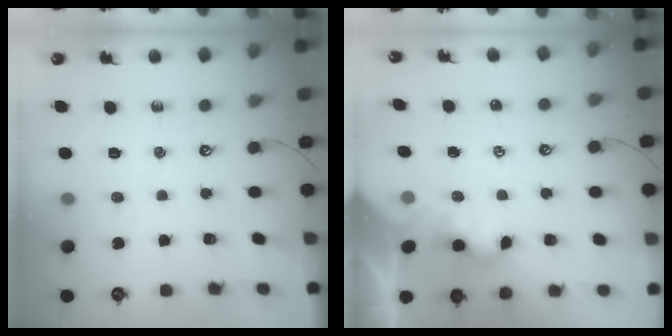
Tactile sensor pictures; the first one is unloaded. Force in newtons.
{"total": 2.0, "press": 2.0, "slide": 0.2}